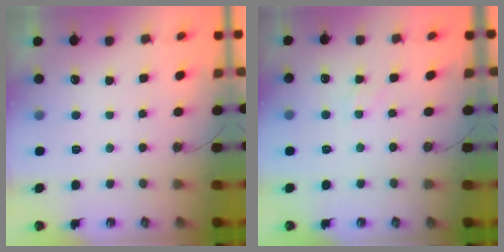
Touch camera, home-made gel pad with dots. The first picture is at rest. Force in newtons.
{"total": 1.4, "press": 1.4, "slide": 0.3}